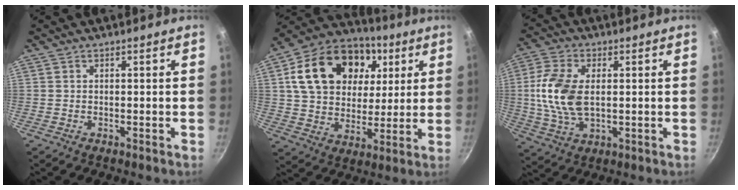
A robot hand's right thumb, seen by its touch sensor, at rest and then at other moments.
{"total": 23.2, "force": [7.4, 16.8, 14.2], "torque": [-0.234, 0.010, 0.120]}
{"total": 12.3, "force": [0.9, 7.1, 10.0], "torque": [-0.200, 0.003, 0.015]}